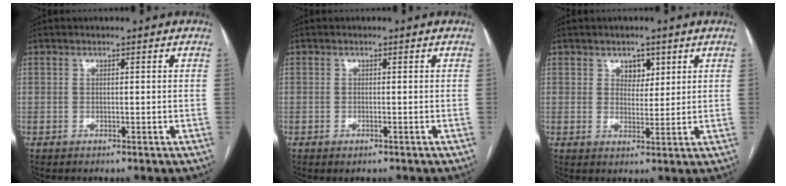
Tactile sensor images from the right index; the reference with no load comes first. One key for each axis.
{"total": 0.8, "fx": -0.5, "fy": 0.3, "fz": 0.5, "tx": -0.009, "ty": -0.002, "tz": -0.003}
{"total": 3.2, "fx": 1.8, "fy": 2.2, "fz": 1.6, "tx": -0.018, "ty": 0.001, "tz": 0.031}